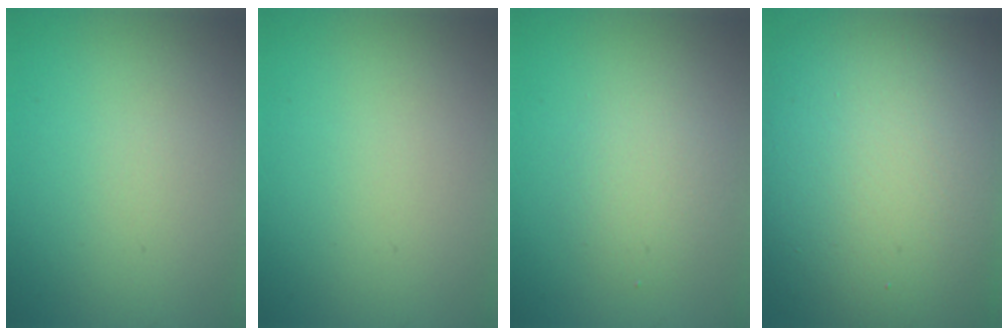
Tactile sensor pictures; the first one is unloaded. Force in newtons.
{"total": 0.0}
{"total": 2.1, "press": 2.1, "slide": 0.1}
{"total": 18.0, "press": 18.0, "slide": 1.1}